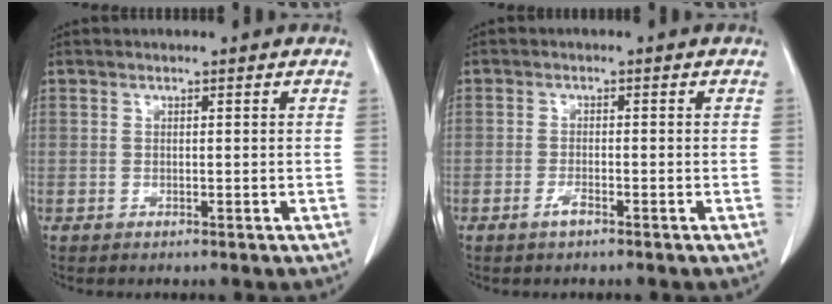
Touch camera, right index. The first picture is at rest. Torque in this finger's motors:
{"motor_torque": [0.10, -0.07, -0.04, 0.00]}